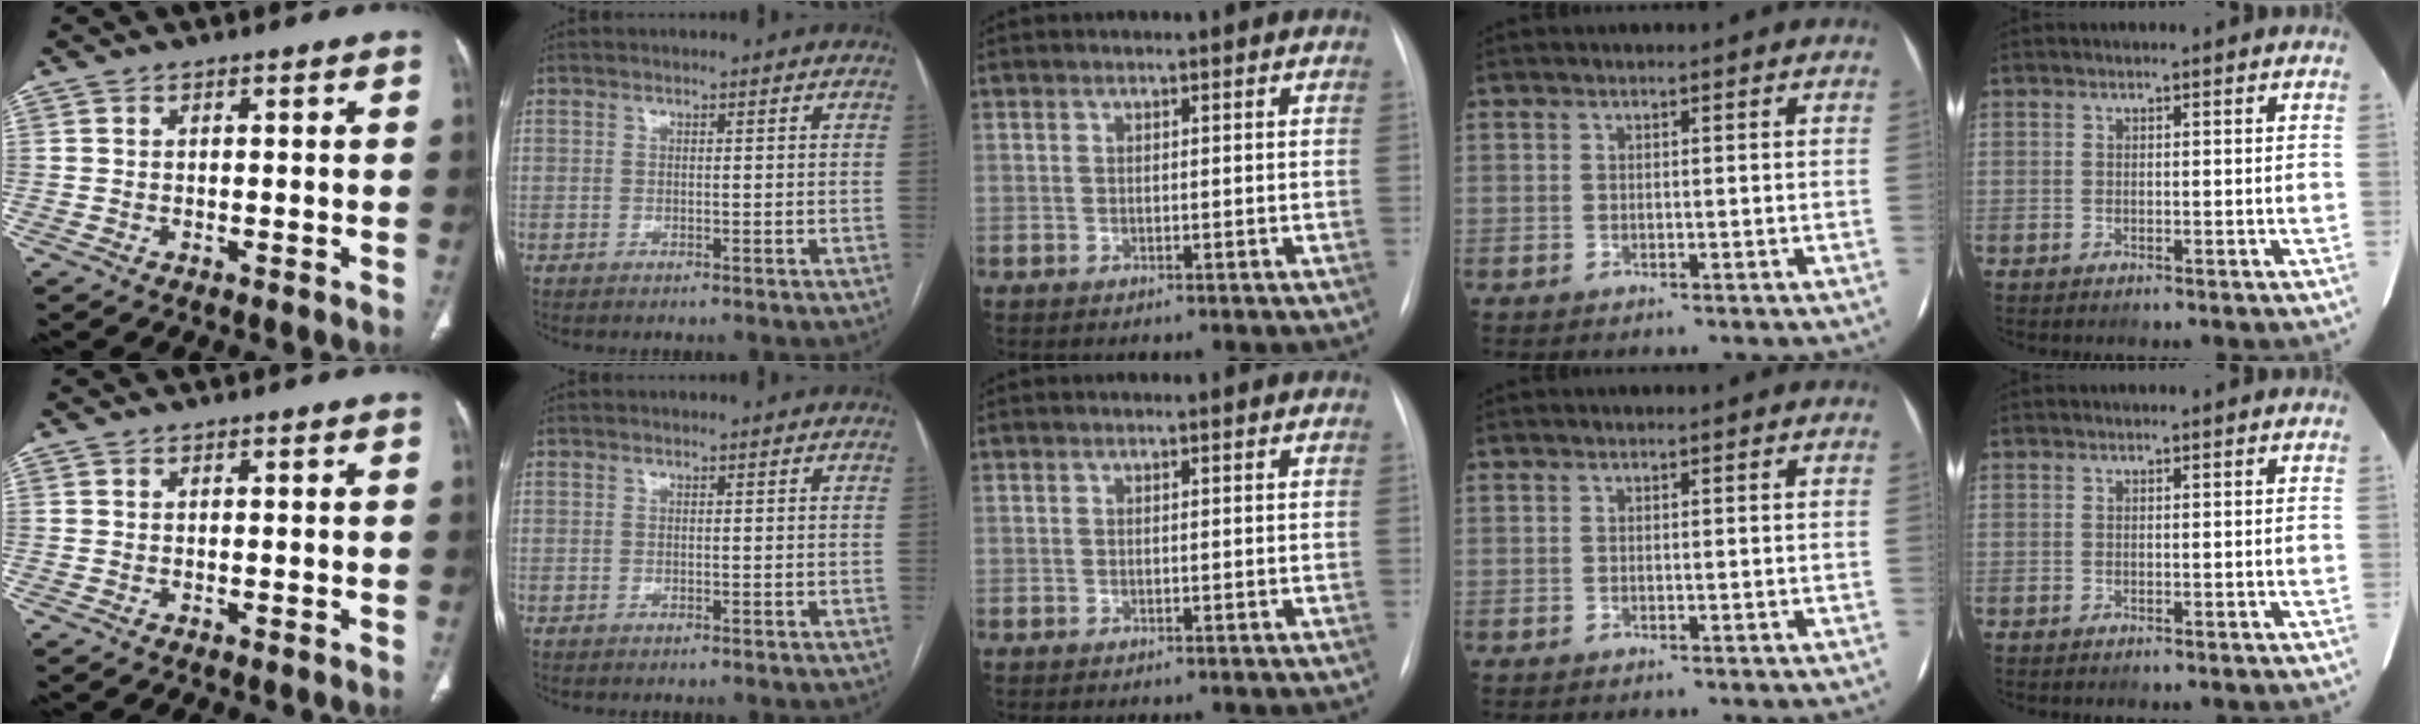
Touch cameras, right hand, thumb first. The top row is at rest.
{}